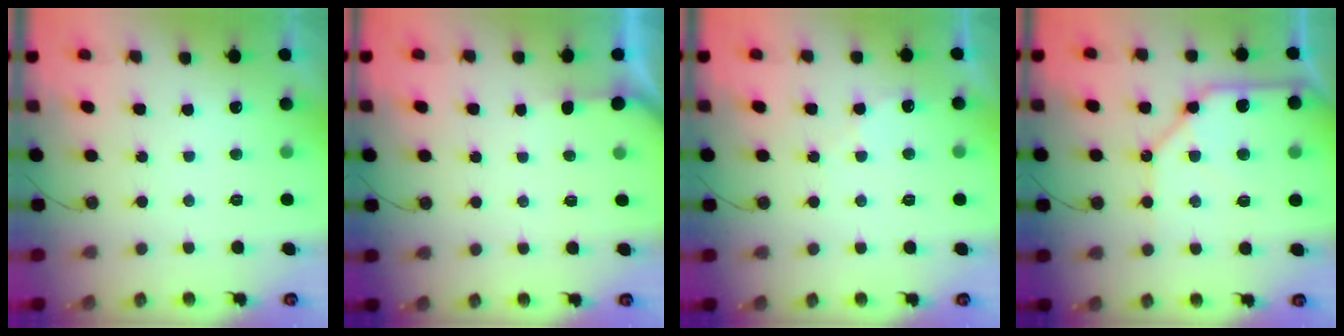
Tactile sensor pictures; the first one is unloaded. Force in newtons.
{"total": 1.9, "press": 1.9, "slide": 0.2}
{"total": 4.8, "press": 4.7, "slide": 0.7}
{"total": 12.8, "press": 12.8, "slide": 1.5}